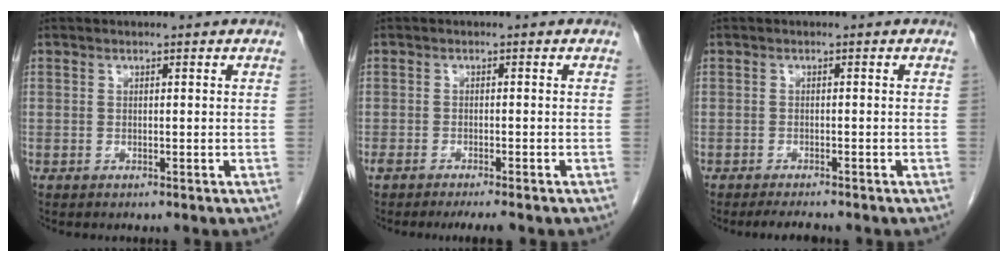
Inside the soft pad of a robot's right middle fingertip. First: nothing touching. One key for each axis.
{"total": 4.5, "fx": -3.6, "fy": 0.5, "fz": 2.5, "tx": -0.034, "ty": -0.006, "tz": -0.055}
{"total": 2.7, "fx": -2.4, "fy": 0.3, "fz": 1.1, "tx": -0.021, "ty": -0.007, "tz": -0.035}